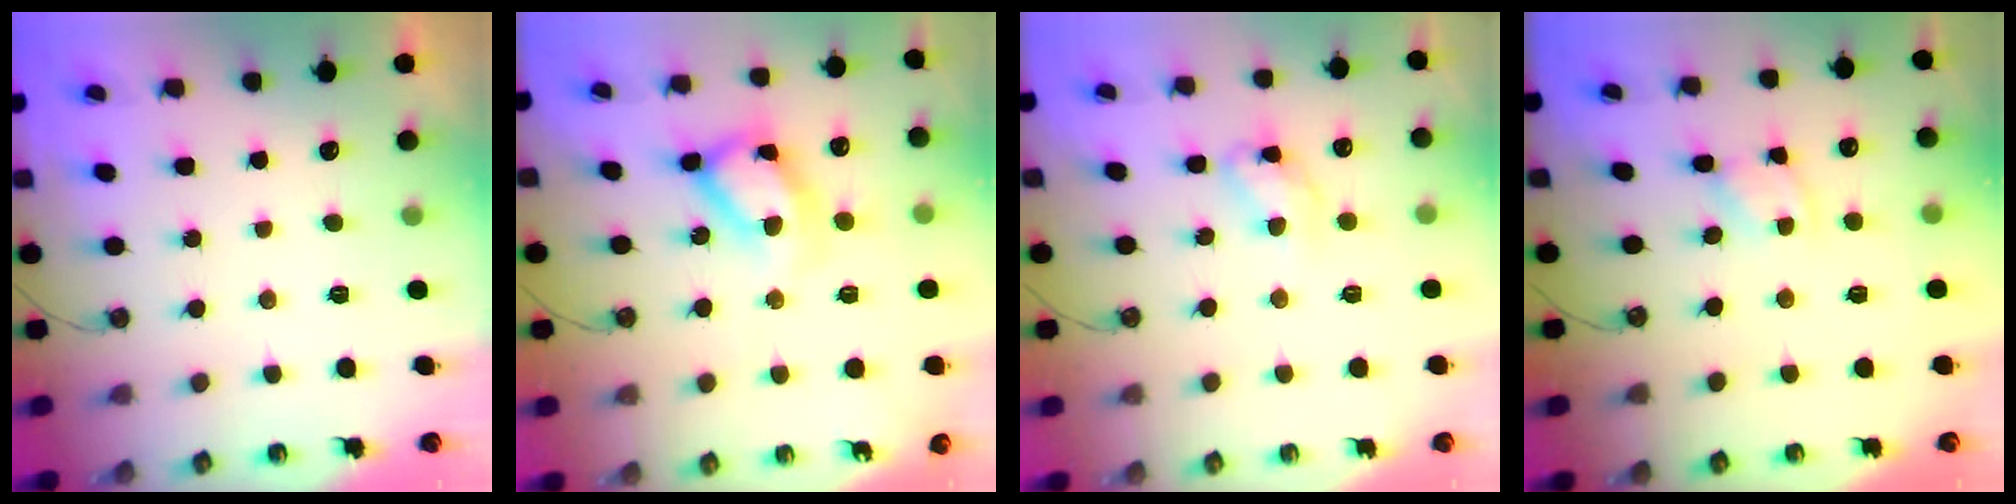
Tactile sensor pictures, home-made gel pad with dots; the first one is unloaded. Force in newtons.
{"total": 18.5, "press": 18.4, "slide": 1.6}
{"total": 11.9, "press": 11.9, "slide": 0.8}
{"total": 1.8, "press": 1.8, "slide": 0.3}